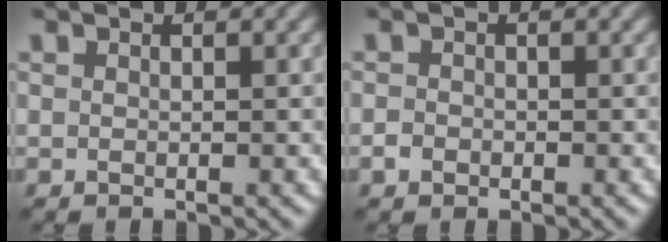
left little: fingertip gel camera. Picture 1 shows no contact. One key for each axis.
{"total": 1.1, "fx": -0.4, "fy": 0.9, "fz": 0.3, "tx": 0.004, "ty": 0.004, "tz": -0.009}